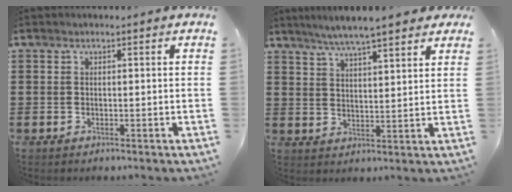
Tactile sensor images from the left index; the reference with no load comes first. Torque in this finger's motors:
{"motor_torque": [2.14, 0.00, 0.92, 0.21]}